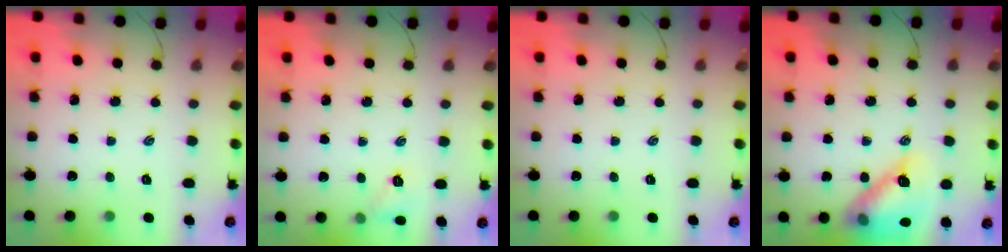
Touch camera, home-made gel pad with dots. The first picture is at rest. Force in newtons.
{"total": 5.7, "press": 5.4, "slide": 1.6}
{"total": 0.0}
{"total": 15.6, "press": 15.5, "slide": 1.4}